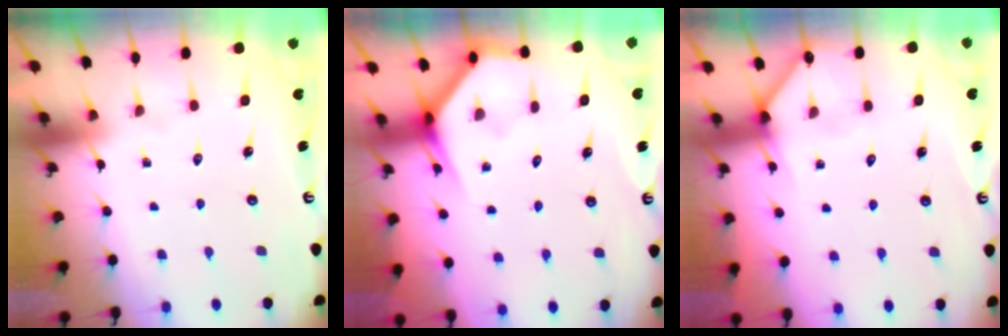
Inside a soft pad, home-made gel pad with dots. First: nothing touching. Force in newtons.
{"total": 3.8, "press": 3.8, "slide": 0.3}
{"total": 3.7, "press": 3.7, "slide": 0.5}